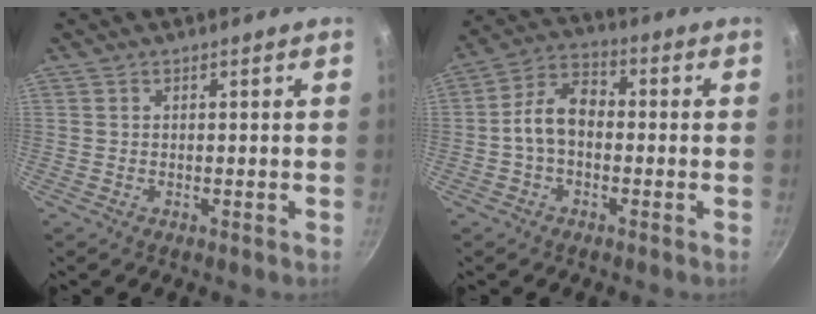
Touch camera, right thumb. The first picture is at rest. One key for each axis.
{"total": 8.5, "fx": -1.0, "fy": 5.7, "fz": 6.2, "tx": -0.095, "ty": 0.034, "tz": -0.033}